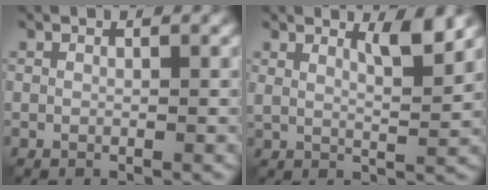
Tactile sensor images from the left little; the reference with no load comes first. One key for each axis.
{"total": 3.3, "fx": 2.2, "fy": 0.7, "fz": 2.3, "tx": -0.033, "ty": -0.006, "tz": 0.037}